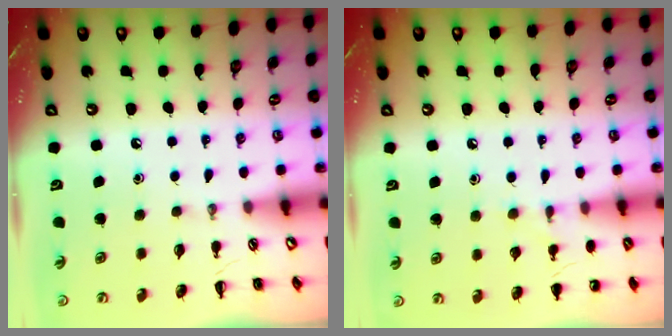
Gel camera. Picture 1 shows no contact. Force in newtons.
{"total": 7.0, "press": 6.7, "slide": 2.1}